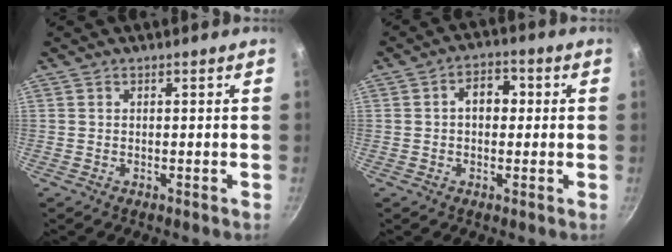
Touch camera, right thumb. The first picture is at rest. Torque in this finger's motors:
{"motor_torque": [-0.07, 1.22, 0.44, -0.03, 0.07]}